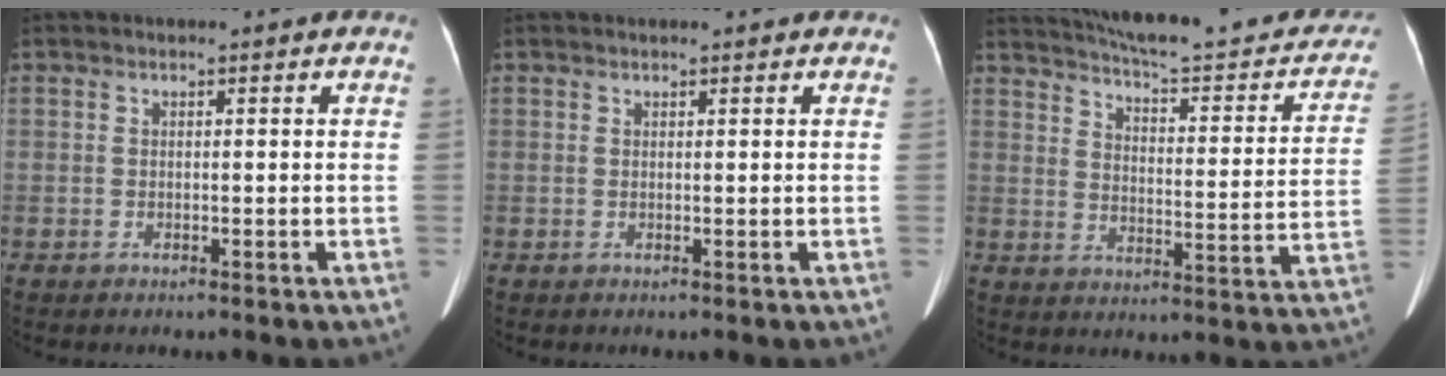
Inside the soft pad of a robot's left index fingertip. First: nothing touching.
{"total": 0.7, "force": [0.7, 0.1, 0.3], "torque": [-0.006, 0.010, 0.011]}
{"total": 24.0, "force": [20.9, 4.7, 11.0], "torque": [-0.148, -0.025, 0.255]}